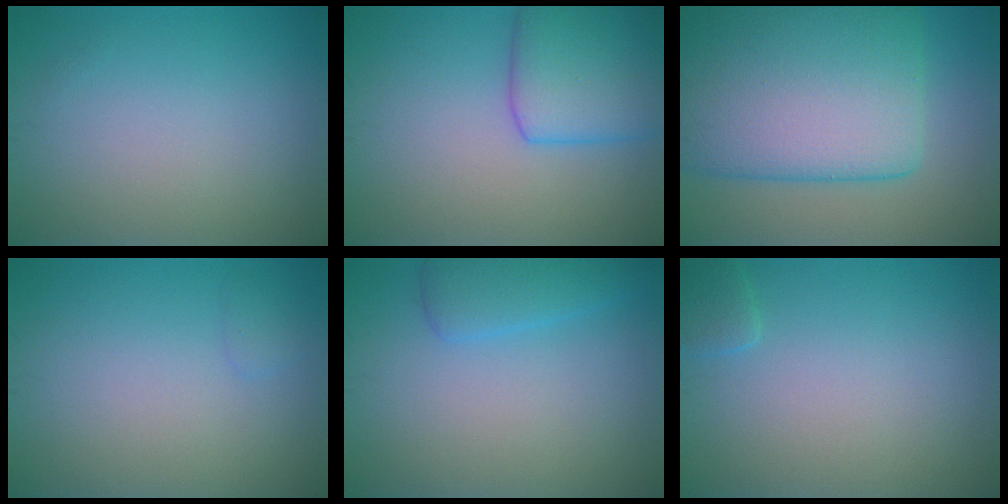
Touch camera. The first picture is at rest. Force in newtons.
{"total": 5.8, "press": 5.8, "slide": 0.3}
{"total": 14.3, "press": 14.3, "slide": 0.9}
{"total": 0.6, "press": 0.6, "slide": 0.1}
{"total": 2.6, "press": 2.6, "slide": 0.2}
{"total": 1.3, "press": 1.3, "slide": 0.1}